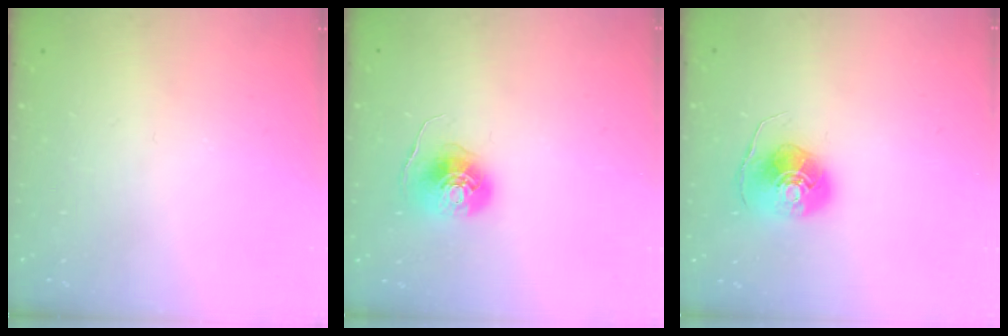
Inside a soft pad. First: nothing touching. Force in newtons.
{"total": 7.7, "press": 7.7, "slide": 0.4}
{"total": 8.5, "press": 8.4, "slide": 0.3}